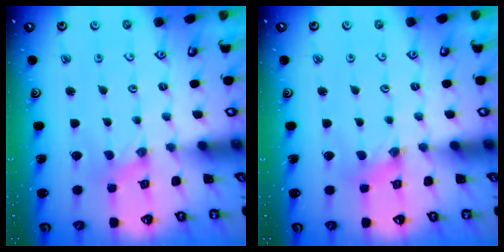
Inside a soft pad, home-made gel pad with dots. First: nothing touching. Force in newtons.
{"total": 1.3, "press": 1.3, "slide": 0.2}